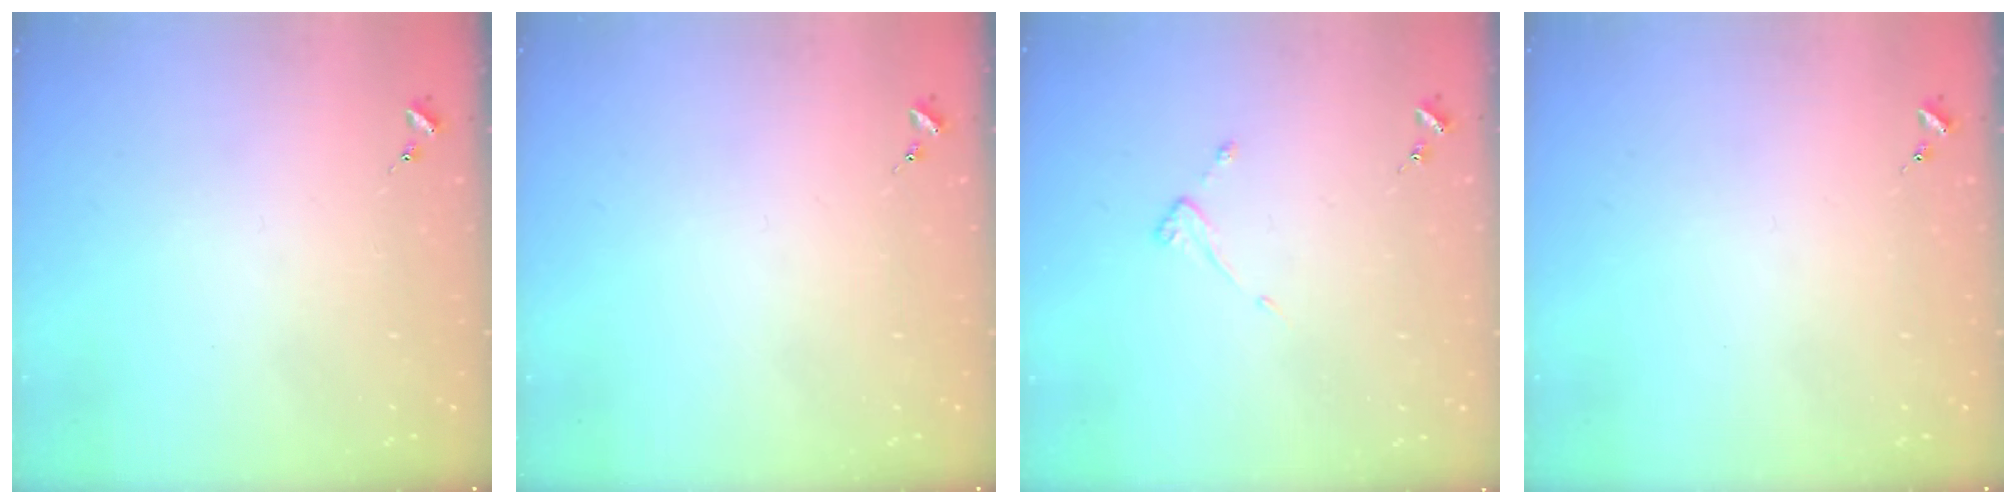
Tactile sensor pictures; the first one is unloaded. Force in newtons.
{"total": 0.0}
{"total": 3.6, "press": 3.6, "slide": 0.3}
{"total": 0.0}